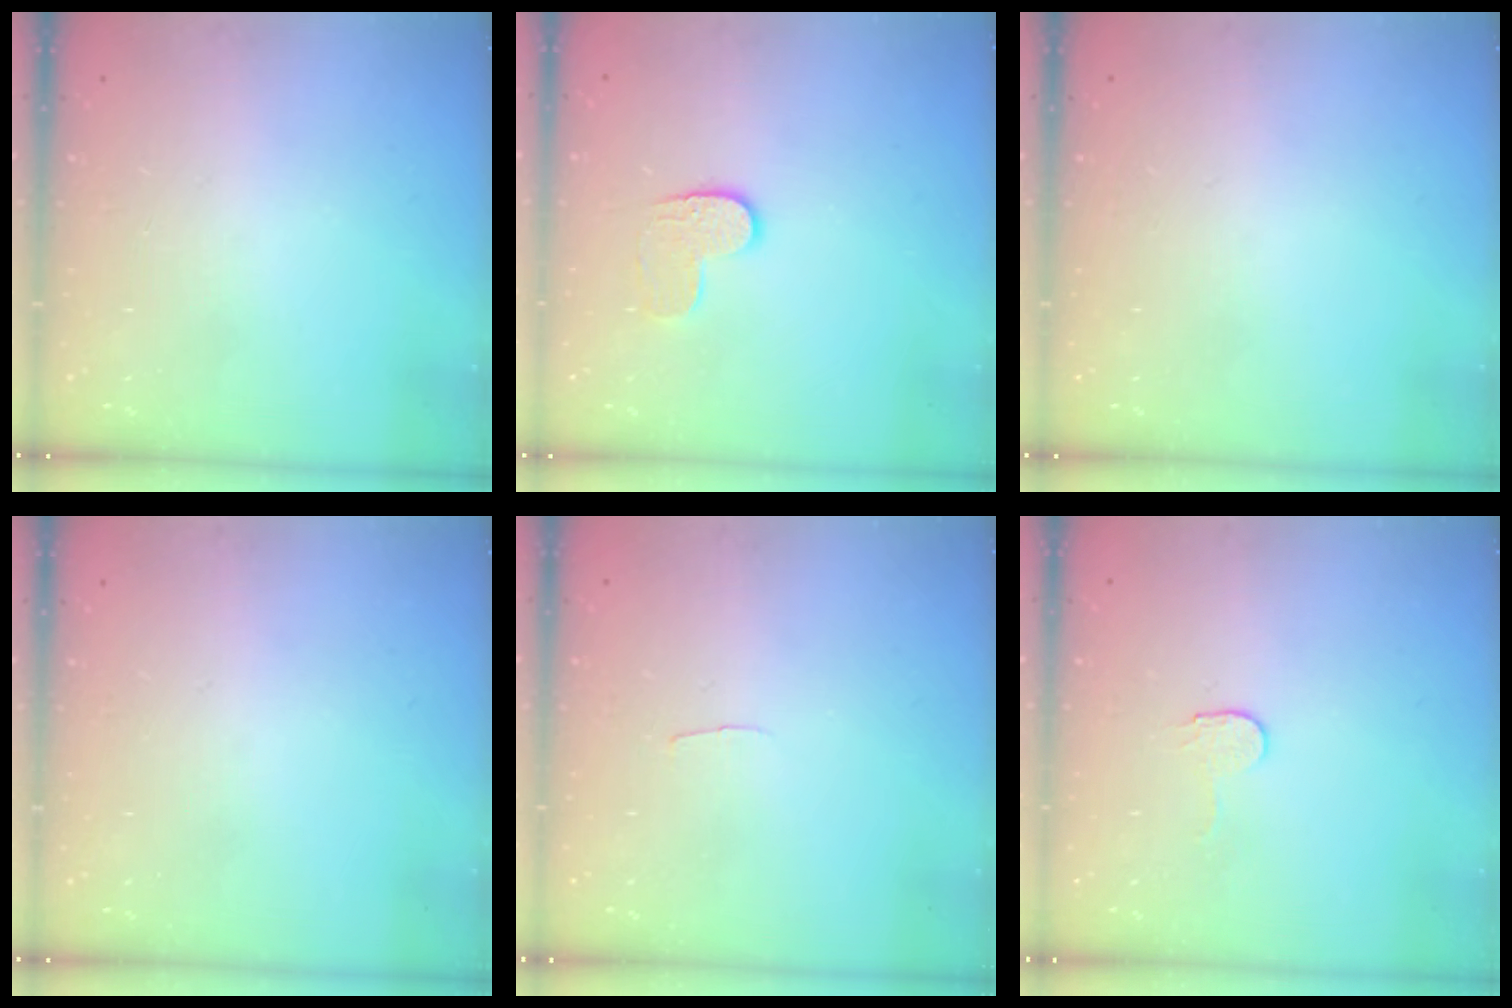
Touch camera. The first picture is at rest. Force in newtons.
{"total": 5.7, "press": 5.7, "slide": 0.3}
{"total": 0.0}
{"total": 0.0}
{"total": 2.0, "press": 2.0, "slide": 0.2}
{"total": 2.9, "press": 2.9, "slide": 0.3}